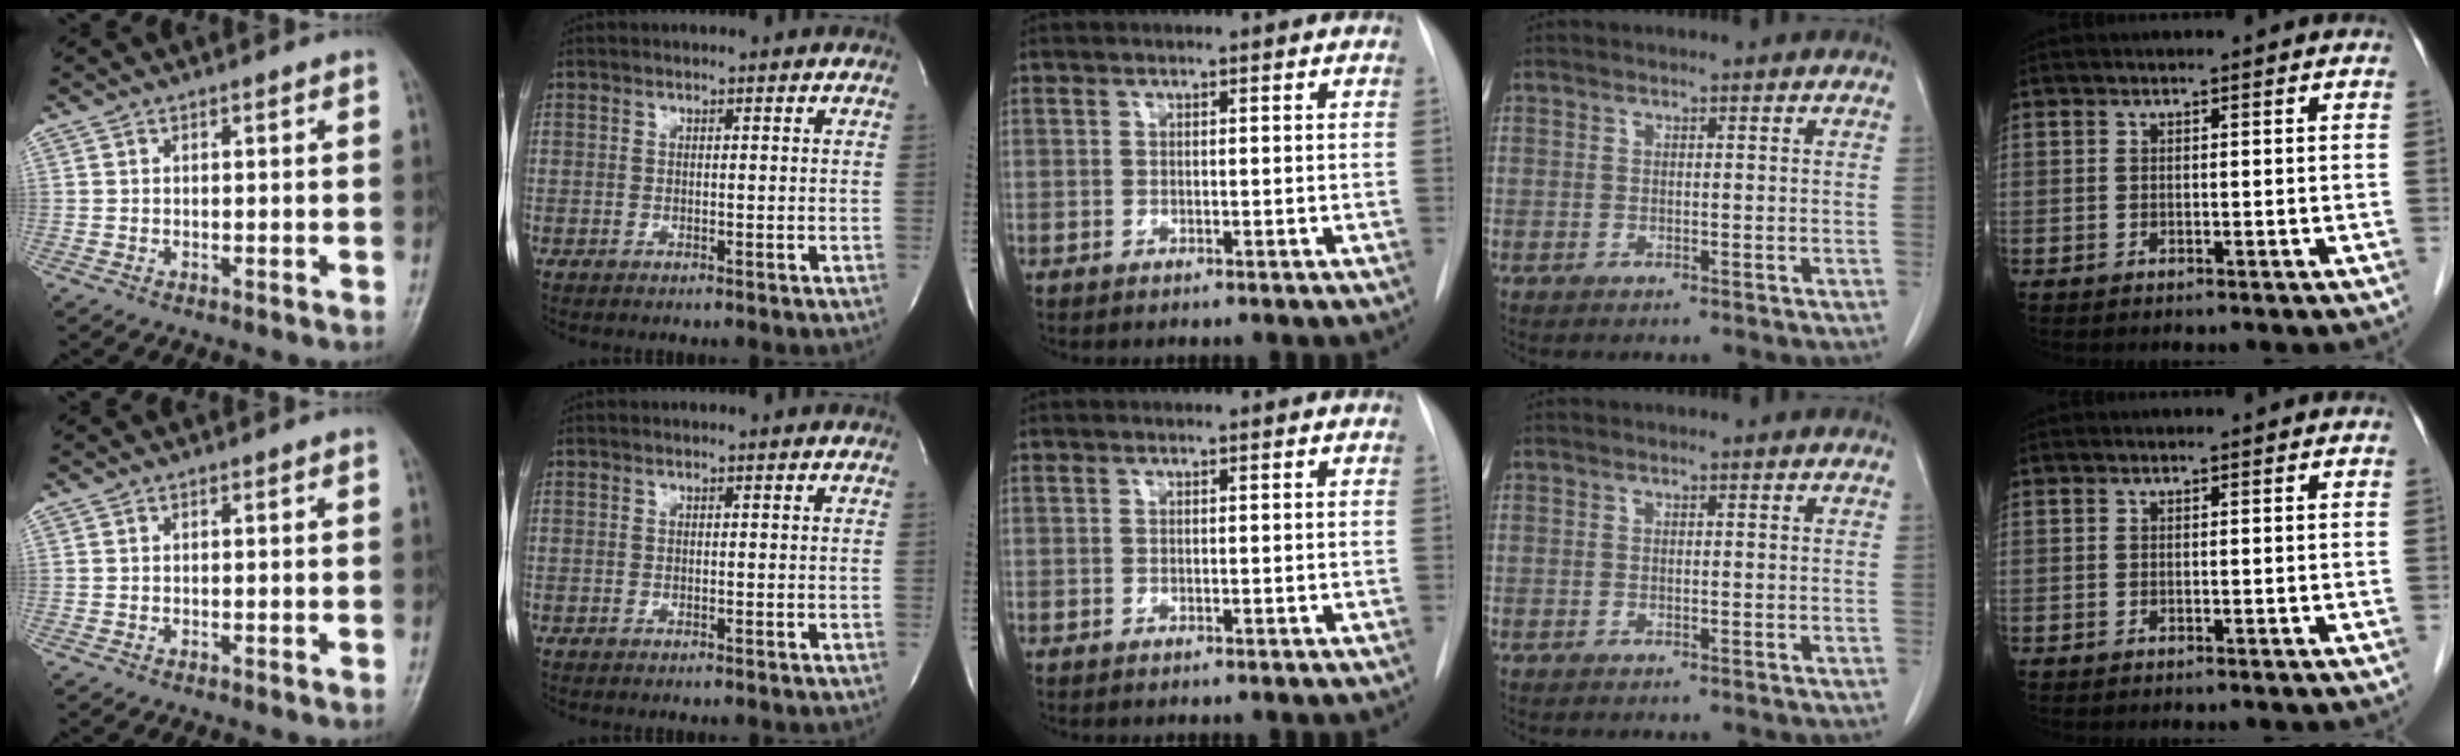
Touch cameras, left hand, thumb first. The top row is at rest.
{}